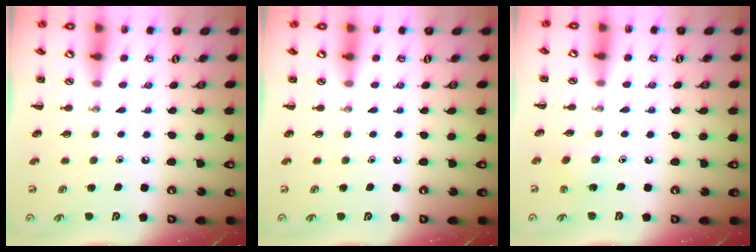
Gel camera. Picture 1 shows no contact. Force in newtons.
{"total": 0.0}
{"total": 2.0, "press": 1.9, "slide": 0.6}